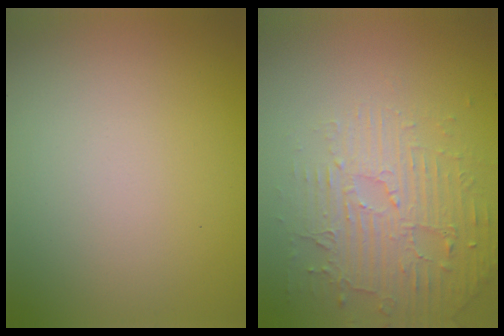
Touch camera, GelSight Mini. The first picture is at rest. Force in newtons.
{"total": 4.6, "press": 3.6, "slide": 2.8}